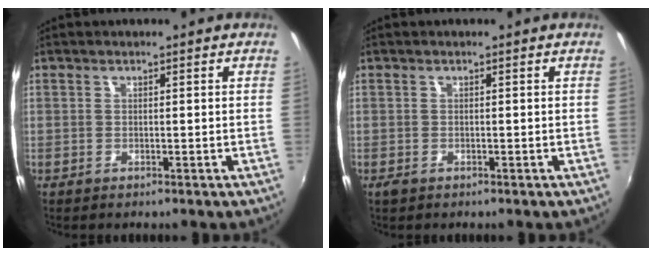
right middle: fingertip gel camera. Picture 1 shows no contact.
{"total": 1.0, "force": [-0.6, 0.6, 0.5], "torque": [-0.010, -0.003, -0.011]}